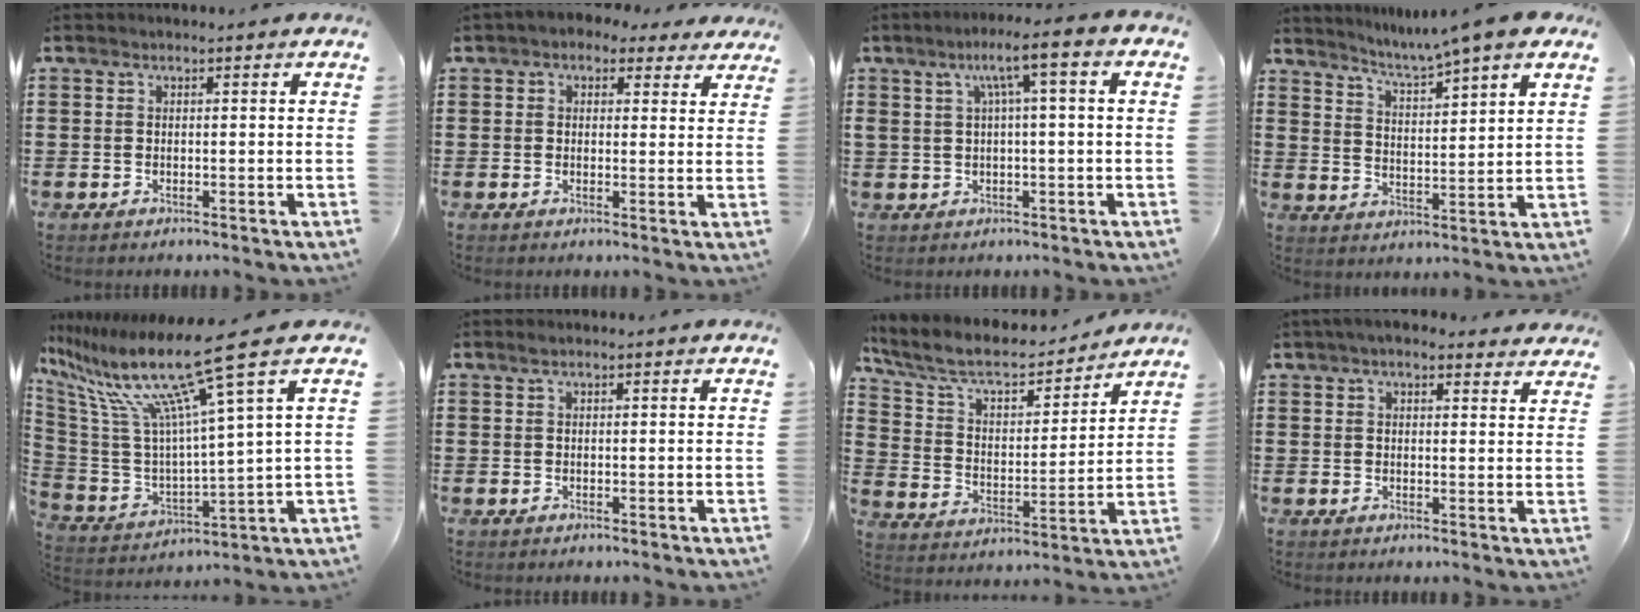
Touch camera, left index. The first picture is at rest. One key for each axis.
{"total": 2.6, "fx": 1.6, "fy": 1.8, "fz": 1.0, "tx": -0.021, "ty": 0.004, "tz": 0.026}
{"total": 5.6, "fx": 1.0, "fy": 0.5, "fz": 5.5, "tx": -0.110, "ty": 0.008, "tz": 0.008}
{"total": 5.2, "fx": 4.7, "fy": -0.8, "fz": 2.2, "tx": -0.063, "ty": -0.032, "tz": 0.075}
{"total": 16.1, "fx": 10.2, "fy": 1.2, "fz": 12.4, "tx": -0.276, "ty": -0.069, "tz": 0.156}
{"total": 0.7, "fx": 0.5, "fy": 0.0, "fz": 0.5, "tx": -0.009, "ty": 0.001, "tz": 0.010}
{"total": 8.3, "fx": 7.0, "fy": 2.4, "fz": 3.8, "tx": -0.104, "ty": -0.040, "tz": 0.117}
{"total": 4.0, "fx": 3.4, "fy": 1.0, "fz": 1.9, "tx": -0.045, "ty": -0.001, "tz": 0.063}